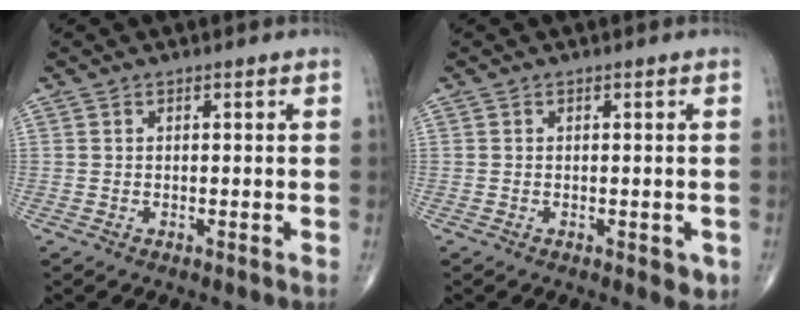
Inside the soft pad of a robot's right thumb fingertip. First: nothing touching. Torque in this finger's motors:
{"motor_torque": [0.84, 0.17, -0.09, -0.06, 0.11]}